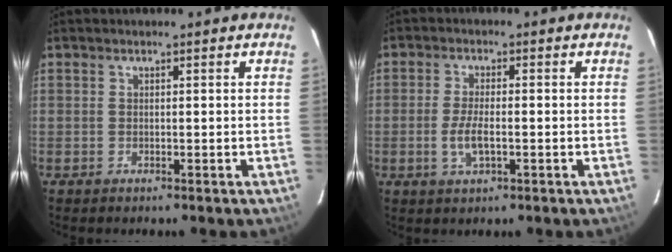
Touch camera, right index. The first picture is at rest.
{"total": 4.7, "force": [-1.3, 1.5, 4.3], "torque": [-0.089, -0.005, -0.025]}